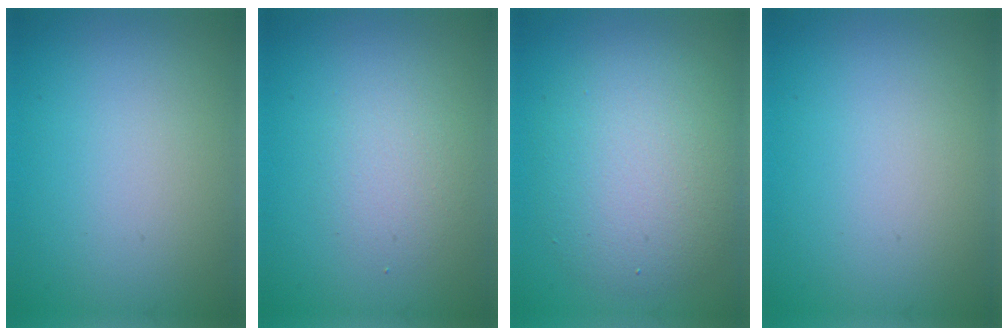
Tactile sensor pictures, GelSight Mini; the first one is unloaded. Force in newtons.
{"total": 2.1, "press": 2.1, "slide": 0.0}
{"total": 6.1, "press": 6.1, "slide": 0.4}
{"total": 0.0}